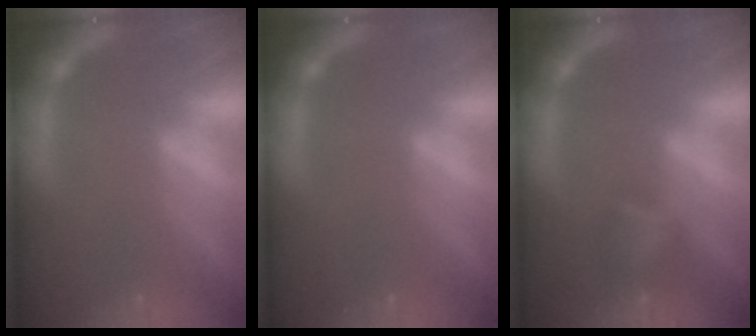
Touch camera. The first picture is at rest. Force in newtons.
{"total": 0.0}
{"total": 2.9}